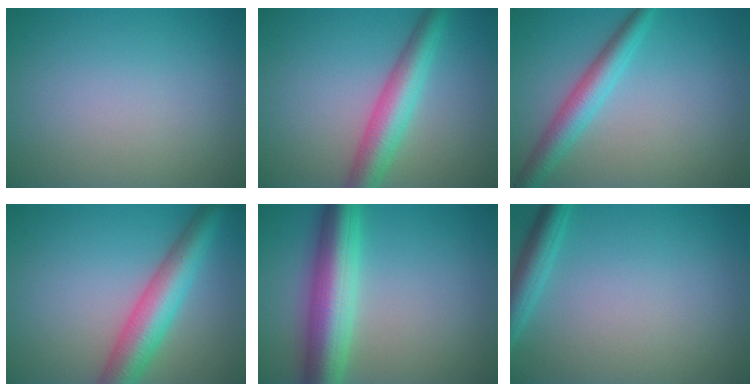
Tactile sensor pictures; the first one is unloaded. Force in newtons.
{"total": 5.2, "press": 5.2, "slide": 0.2}
{"total": 3.8, "press": 3.8, "slide": 0.1}
{"total": 6.3, "press": 6.3, "slide": 0.2}
{"total": 8.0, "press": 8.0, "slide": 0.3}
{"total": 3.0, "press": 2.9, "slide": 0.2}